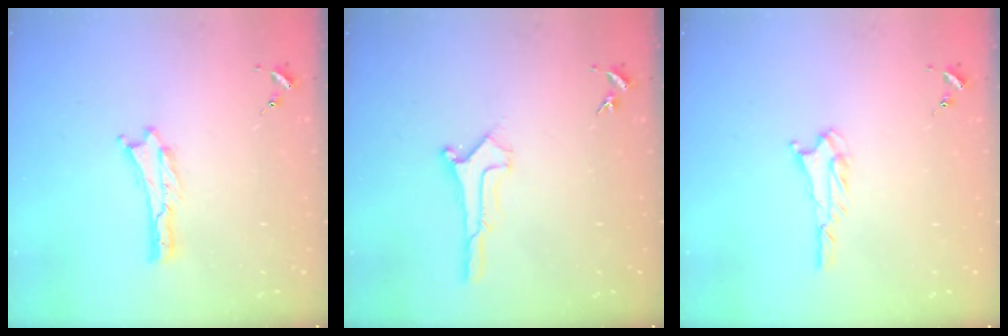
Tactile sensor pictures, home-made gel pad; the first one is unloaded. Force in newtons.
{"total": 0.9, "press": 0.9, "slide": 0.1}
{"total": 1.6, "press": 1.6, "slide": 0.1}